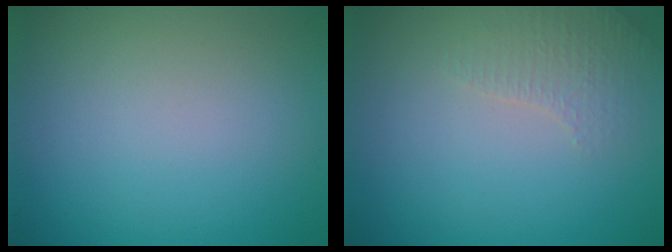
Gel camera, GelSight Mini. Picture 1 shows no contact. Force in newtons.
{"total": 2.0, "press": 1.9, "slide": 0.5}